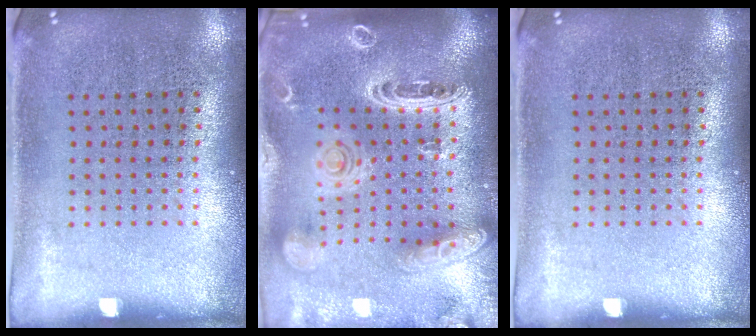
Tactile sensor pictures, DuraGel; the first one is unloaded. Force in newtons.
{"total": 3.4, "press": 2.7, "slide": 2.1}
{"total": 0.0}